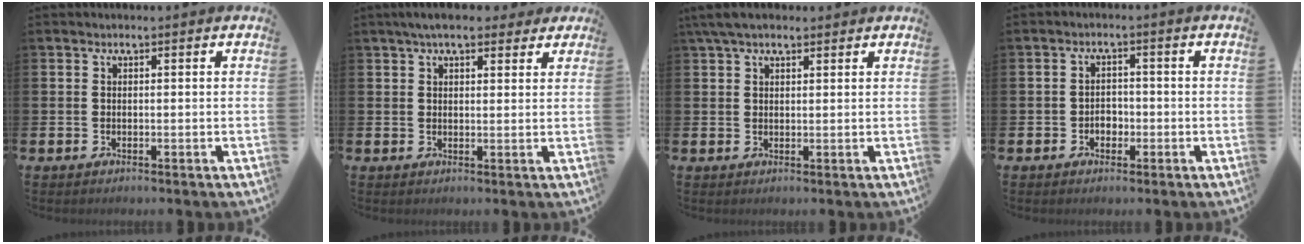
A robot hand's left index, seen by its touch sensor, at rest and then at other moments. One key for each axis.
{"total": 5.4, "fx": 4.4, "fy": 1.8, "fz": 2.6, "tx": -0.046, "ty": -0.009, "tz": 0.078}
{"total": 4.1, "fx": 3.2, "fy": 1.5, "fz": 2.1, "tx": -0.033, "ty": -0.005, "tz": 0.057}
{"total": 2.1, "fx": -0.8, "fy": 1.7, "fz": 0.9, "tx": -0.005, "ty": -0.001, "tz": -0.022}